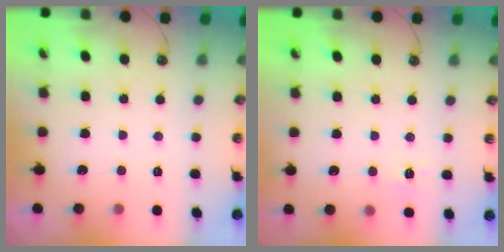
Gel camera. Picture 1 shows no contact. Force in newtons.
{"total": 6.5, "press": 6.4, "slide": 0.6}